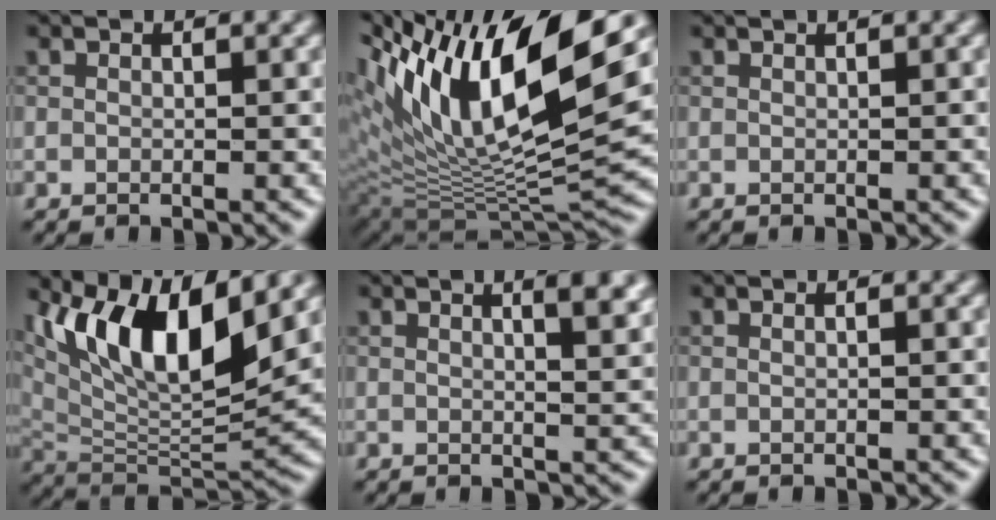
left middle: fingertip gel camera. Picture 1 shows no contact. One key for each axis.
{"total": 15.8, "fx": 6.1, "fy": 5.4, "fz": 13.5, "tx": -0.238, "ty": 0.009, "tz": 0.108}
{"total": 1.1, "fx": 0.6, "fy": 0.3, "fz": 0.8, "tx": -0.010, "ty": 0.001, "tz": 0.001}
{"total": 11.3, "fx": 5.7, "fy": 3.7, "fz": 9.0, "tx": -0.152, "ty": -0.006, "tz": 0.108}
{"total": 4.9, "fx": 2.3, "fy": 1.8, "fz": 3.8, "tx": -0.025, "ty": 0.018, "tz": 0.011}
{"total": 1.1, "fx": 0.3, "fy": 0.5, "fz": 0.9, "tx": -0.007, "ty": -0.004, "tz": -0.004}